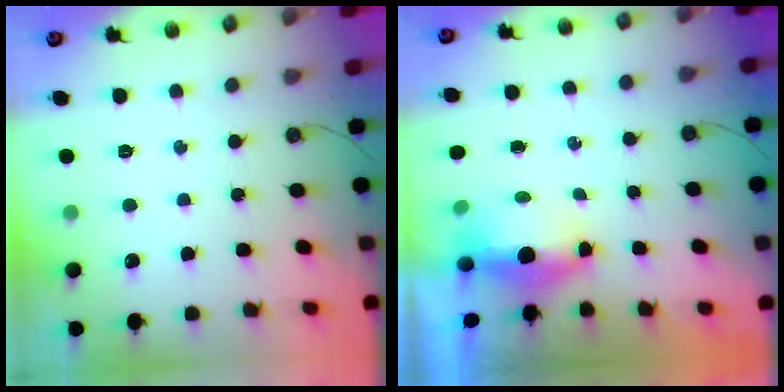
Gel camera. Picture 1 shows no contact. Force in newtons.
{"total": 14.7, "press": 7.2, "slide": 12.8}